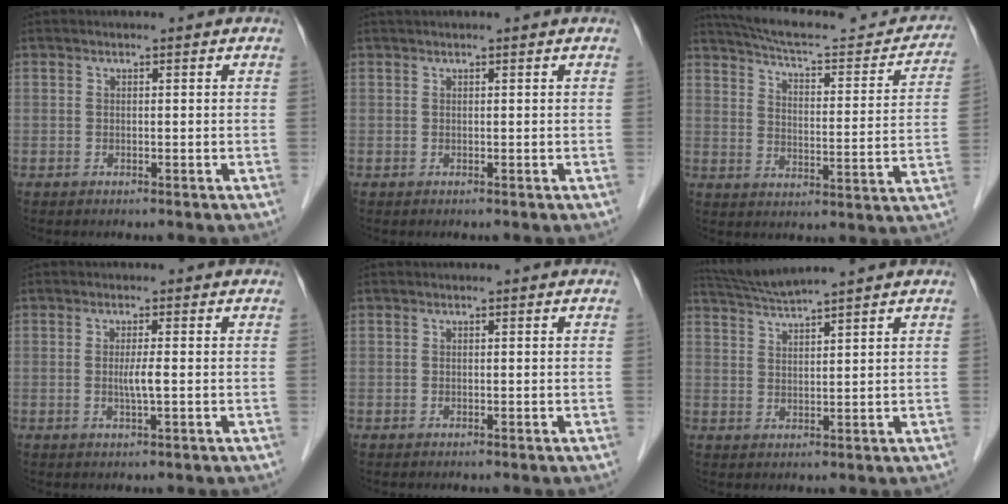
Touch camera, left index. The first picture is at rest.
{"total": 1.6, "force": [1.4, -0.1, 0.7], "torque": [-0.009, 0.026, 0.027]}
{"total": 22.0, "force": [19.9, 4.3, 8.3], "torque": [-0.120, -0.013, 0.256]}
{"total": 2.1, "force": [-0.3, -0.2, 2.1], "torque": [-0.044, -0.004, -0.006]}
{"total": 0.0}
{"total": 6.3, "force": [5.7, -1.6, 2.1], "torque": [-0.044, 0.013, 0.106]}